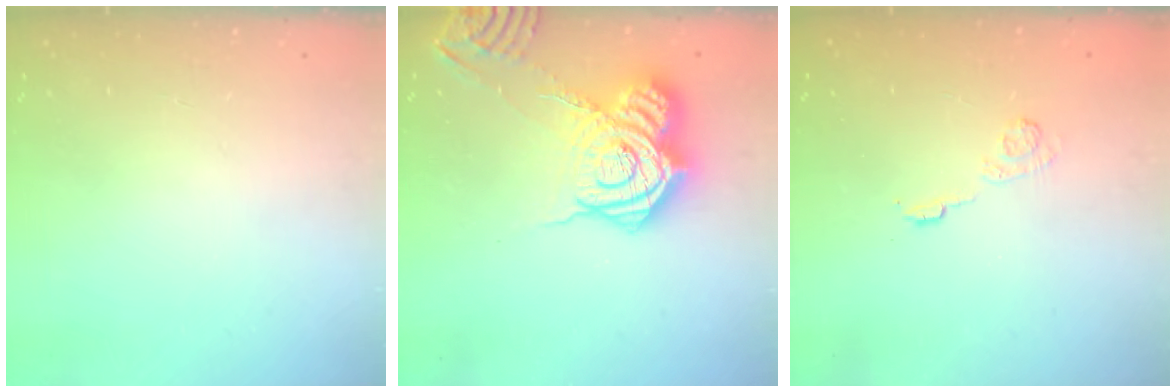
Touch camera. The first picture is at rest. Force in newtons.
{"total": 18.8, "press": 18.7, "slide": 1.5}
{"total": 4.0, "press": 3.8, "slide": 1.2}